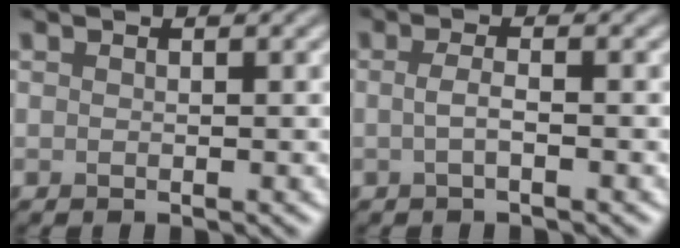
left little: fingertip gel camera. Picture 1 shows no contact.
{"total": 1.5, "force": [-0.7, 0.4, 1.3], "torque": [-0.021, -0.001, -0.015]}